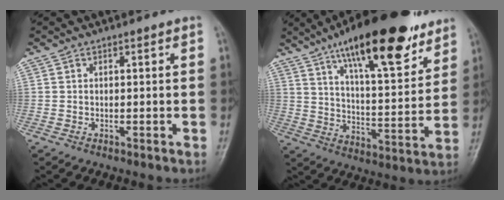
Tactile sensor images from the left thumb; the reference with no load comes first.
{"total": 23.1, "force": [14.9, 7.0, 16.2], "torque": [-0.223, -0.053, 0.237]}